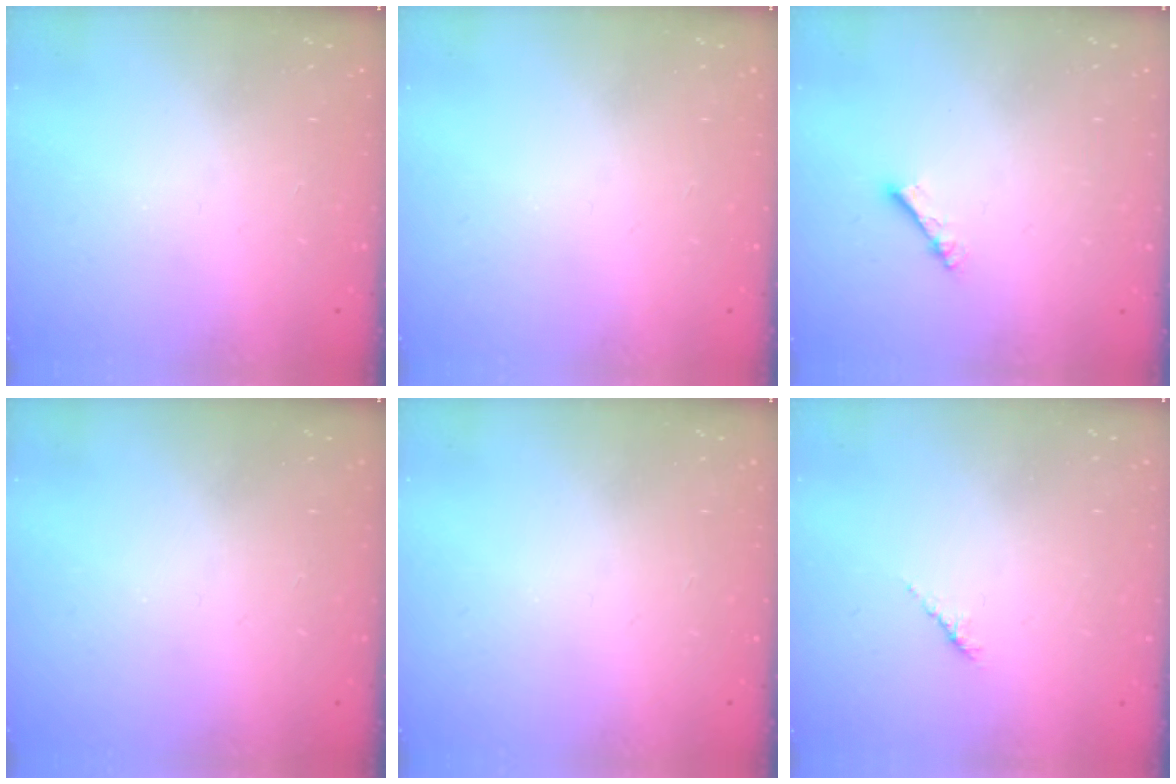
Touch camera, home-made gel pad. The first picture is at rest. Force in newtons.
{"total": 0.0}
{"total": 2.3, "press": 2.2, "slide": 0.4}
{"total": 0.0}
{"total": 0.0}
{"total": 2.6, "press": 2.4, "slide": 0.7}